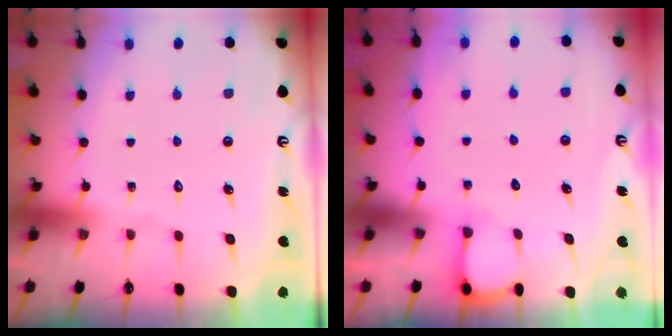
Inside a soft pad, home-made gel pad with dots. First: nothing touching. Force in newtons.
{"total": 2.7, "press": 2.7, "slide": 0.3}